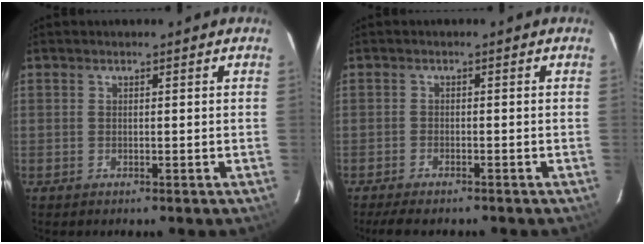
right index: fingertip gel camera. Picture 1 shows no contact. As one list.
[{"total": 5.0, "force": [-4.2, 1.3, 2.3], "torque": [-0.064, -0.017, -0.068]}]